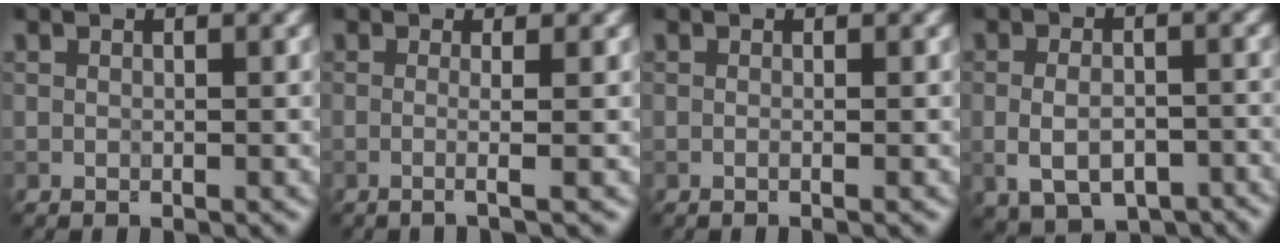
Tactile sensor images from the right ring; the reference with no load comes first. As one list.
[{"total": 2.5, "force": [0.0, 1.0, 2.3], "torque": [-0.025, -0.001, -0.031]}, {"total": 1.4, "force": [0.1, 0.7, 1.2], "torque": [-0.002, -0.010, -0.014]}, {"total": 6.2, "force": [-2.5, 3.7, 4.3], "torque": [-0.070, -0.006, -0.035]}]